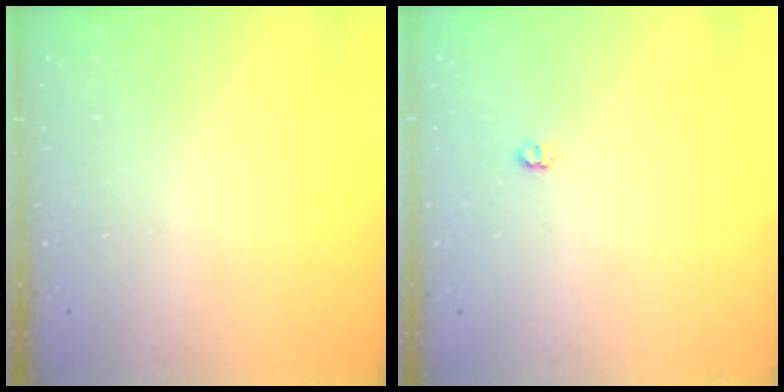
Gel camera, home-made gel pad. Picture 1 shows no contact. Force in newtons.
{"total": 3.7, "press": 3.7, "slide": 0.4}